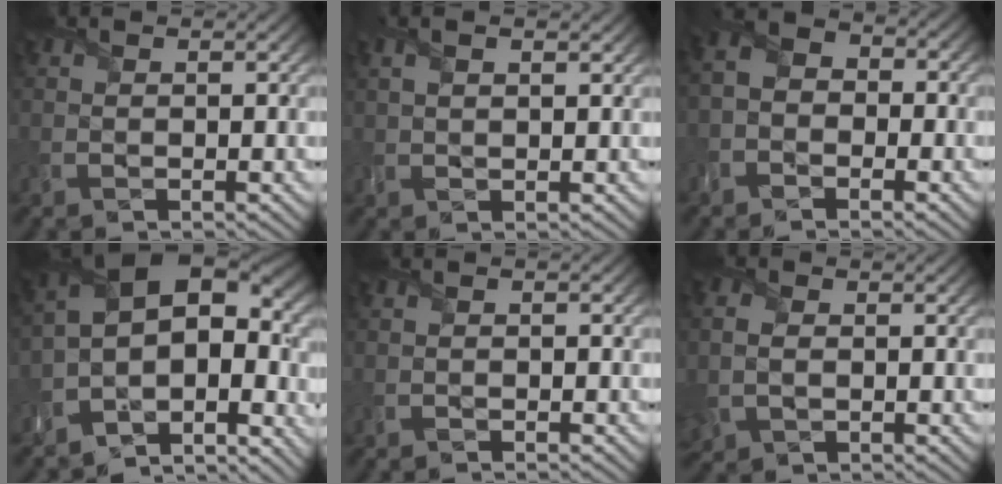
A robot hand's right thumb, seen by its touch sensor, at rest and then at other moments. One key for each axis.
{"total": 2.5, "fx": 1.2, "fy": 0.7, "fz": 2.0, "tx": -0.042, "ty": 0.003, "tz": 0.029}
{"total": 4.0, "fx": -2.2, "fy": 2.9, "fz": 1.7, "tx": -0.031, "ty": 0.002, "tz": -0.051}
{"total": 14.1, "fx": -3.3, "fy": 8.0, "fz": 11.1, "tx": -0.179, "ty": -0.017, "tz": -0.033}
{"total": 0.8, "fx": -0.8, "fy": 0.0, "fz": 0.0, "tx": 0.003, "ty": -0.001, "tz": -0.016}
{"total": 3.7, "fx": -0.4, "fy": 2.8, "fz": 2.4, "tx": -0.084, "ty": -0.001, "tz": 0.000}